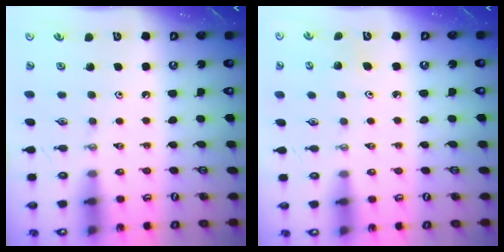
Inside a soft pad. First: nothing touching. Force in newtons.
{"total": 2.3, "press": 2.3, "slide": 0.2}